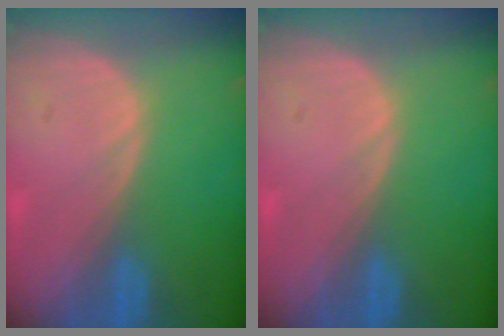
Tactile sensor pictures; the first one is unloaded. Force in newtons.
{"total": 0.0}